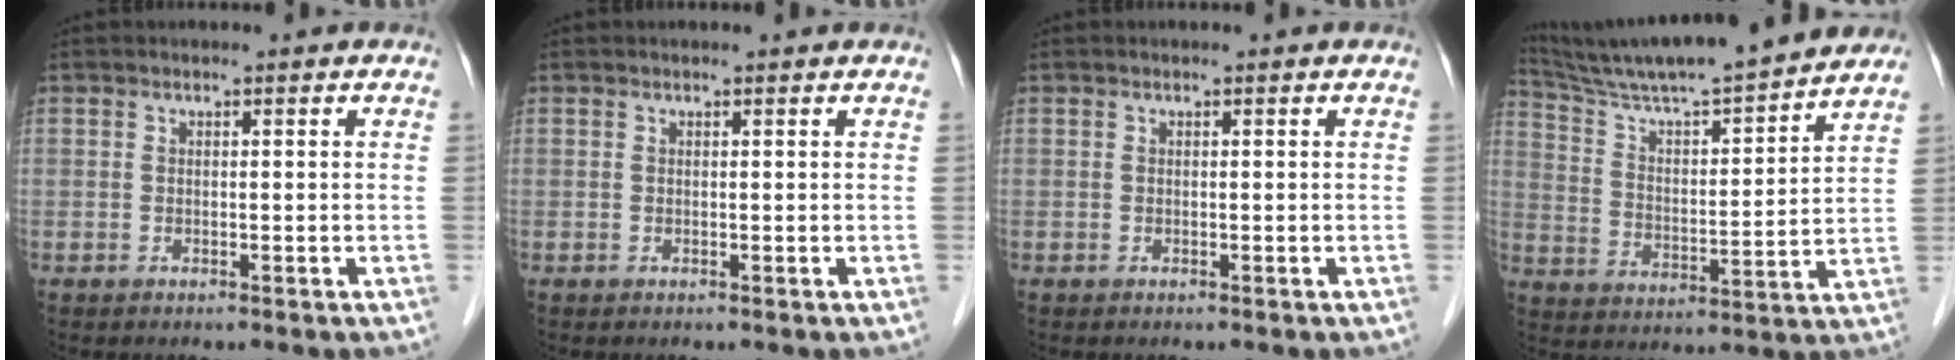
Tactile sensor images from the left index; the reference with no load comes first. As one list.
[{"total": 0.7, "force": [0.7, 0.1, 0.2], "torque": [-0.009, 0.004, 0.008]}, {"total": 0.0}, {"total": 20.3, "force": [18.3, 0.3, 8.7], "torque": [-0.156, 0.006, 0.287]}]